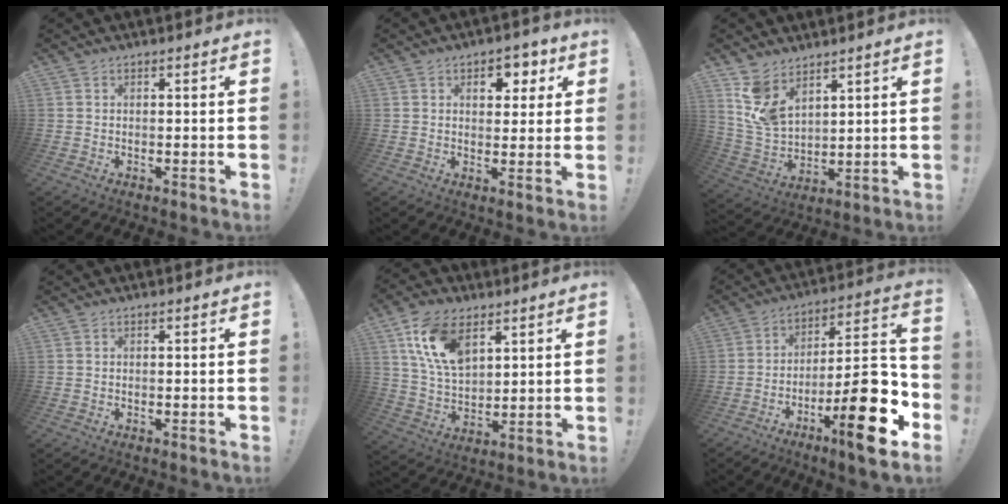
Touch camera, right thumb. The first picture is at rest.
{"total": 6.7, "force": [2.9, 4.8, 3.6], "torque": [-0.023, -0.015, 0.045]}
{"total": 9.8, "force": [7.0, 5.7, 3.8], "torque": [-0.084, -0.047, 0.143]}
{"total": 0.0}
{"total": 15.4, "force": [7.8, 9.2, 9.5], "torque": [-0.196, -0.018, 0.149]}
{"total": 19.9, "force": [-9.2, 4.2, 17.1], "torque": [-0.245, 0.052, -0.147]}